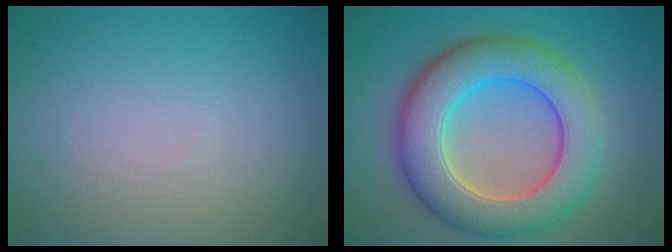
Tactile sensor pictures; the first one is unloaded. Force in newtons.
{"total": 9.5, "press": 9.5, "slide": 0.3}